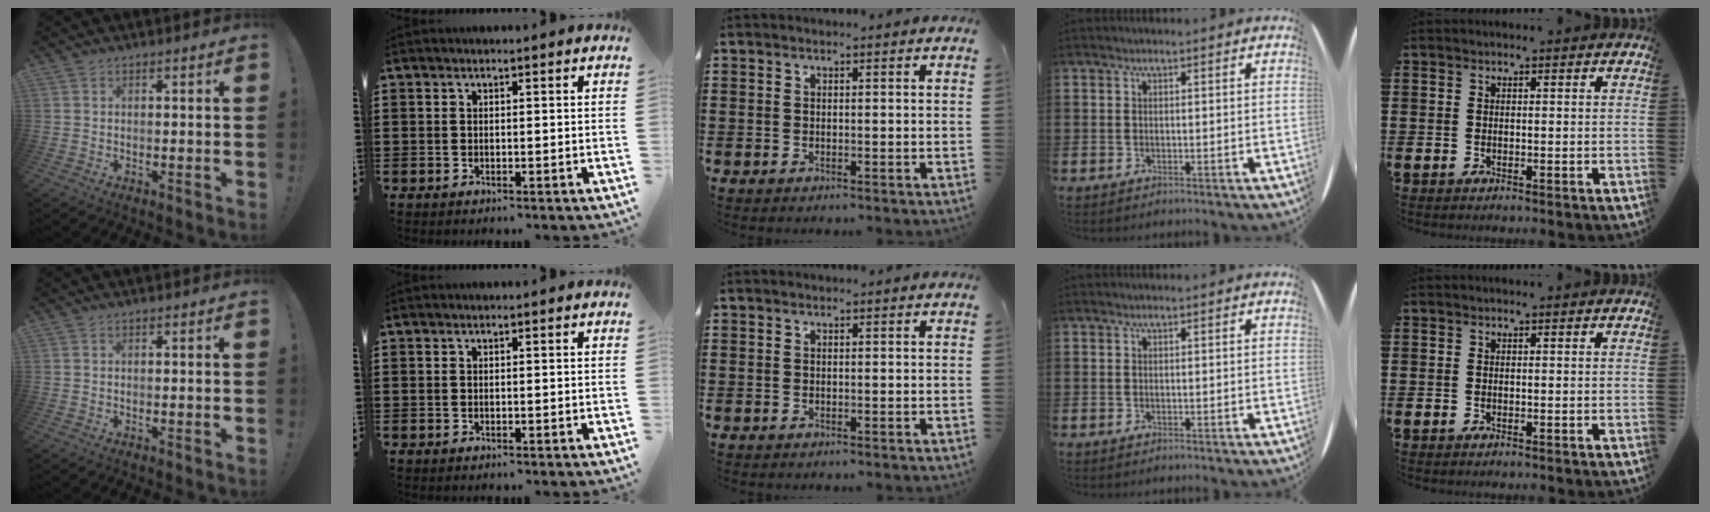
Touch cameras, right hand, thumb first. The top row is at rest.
{}